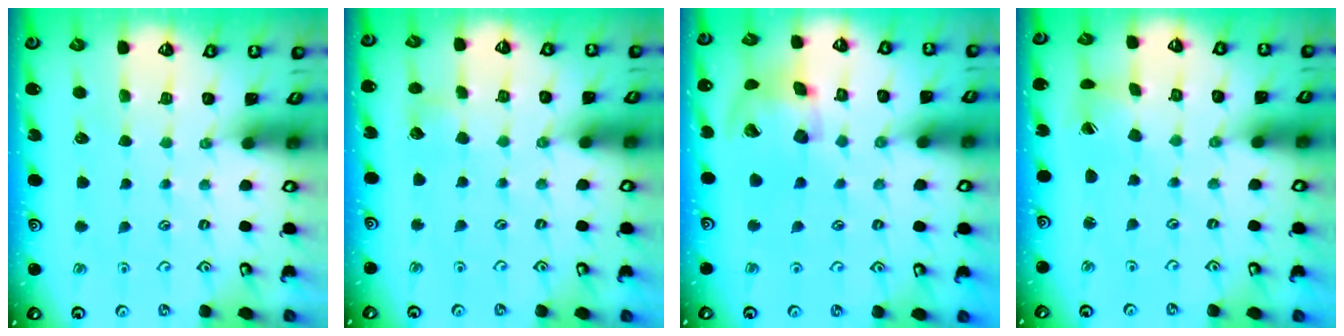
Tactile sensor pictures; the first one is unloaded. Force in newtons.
{"total": 2.9, "press": 2.9, "slide": 0.2}
{"total": 17.4, "press": 17.2, "slide": 2.6}
{"total": 2.2, "press": 2.2, "slide": 0.3}